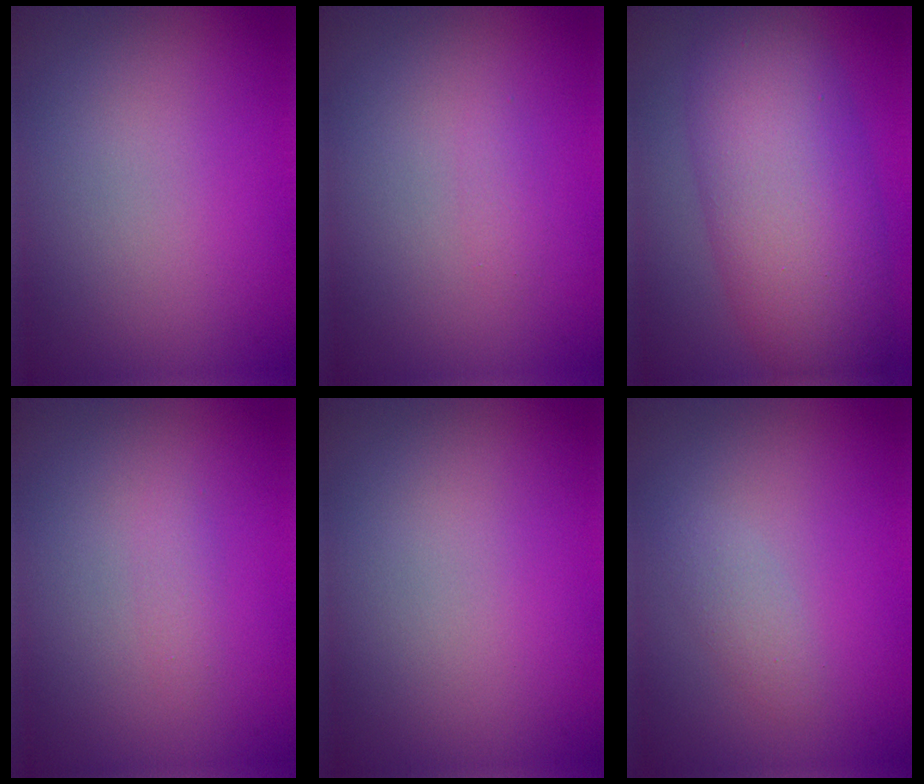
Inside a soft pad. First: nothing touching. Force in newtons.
{"total": 0.6, "press": 0.6, "slide": 0.0}
{"total": 10.1, "press": 10.1, "slide": 0.5}
{"total": 0.8, "press": 0.8, "slide": 0.1}
{"total": 0.0}
{"total": 1.4, "press": 1.4, "slide": 0.1}